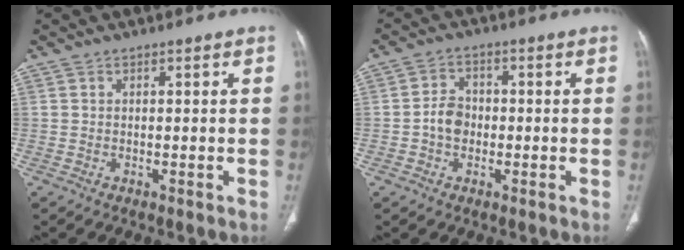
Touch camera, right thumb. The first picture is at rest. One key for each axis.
{"total": 4.6, "fx": -0.9, "fy": 3.6, "fz": 2.7, "tx": -0.033, "ty": 0.014, "tz": -0.023}